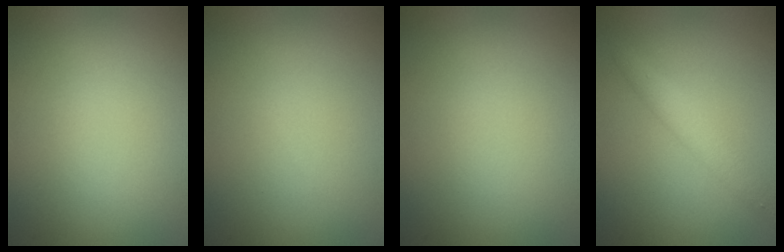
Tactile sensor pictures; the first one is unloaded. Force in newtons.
{"total": 0.0}
{"total": 0.0}
{"total": 2.3, "press": 2.3, "slide": 0.1}